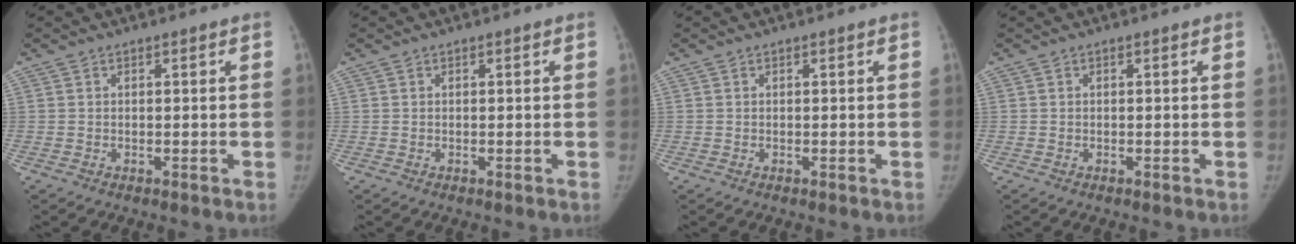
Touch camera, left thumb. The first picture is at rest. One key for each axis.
{"total": 0.0}
{"total": 0.0}
{"total": 0.0}